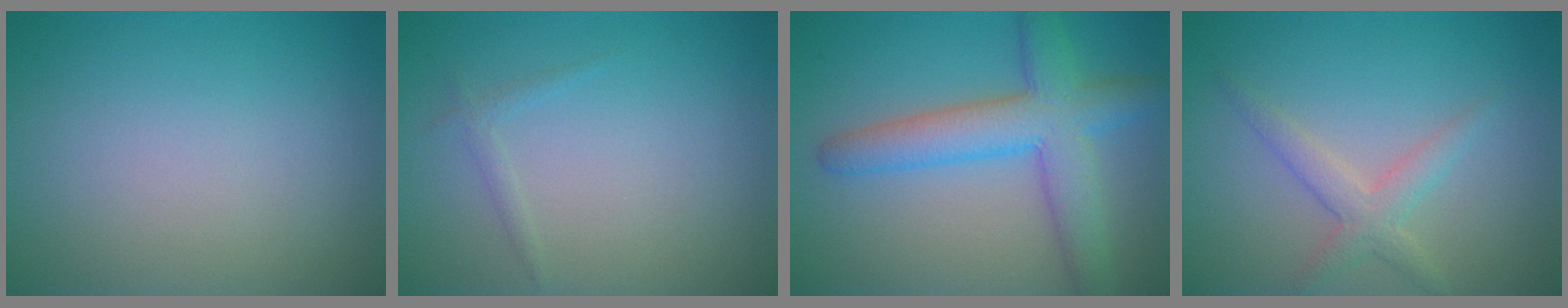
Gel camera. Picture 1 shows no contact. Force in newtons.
{"total": 0.9, "press": 0.9, "slide": 0.1}
{"total": 6.3, "press": 6.3, "slide": 0.3}
{"total": 2.5, "press": 2.5, "slide": 0.0}